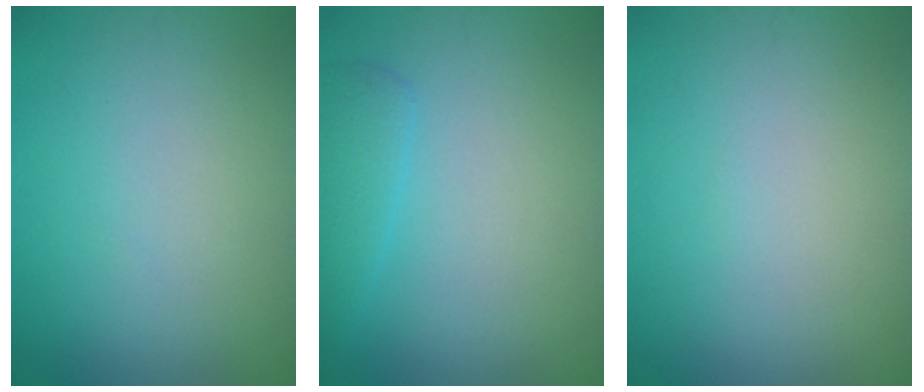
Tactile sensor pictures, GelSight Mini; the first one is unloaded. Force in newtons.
{"total": 2.2, "press": 2.2, "slide": 0.0}
{"total": 0.0}